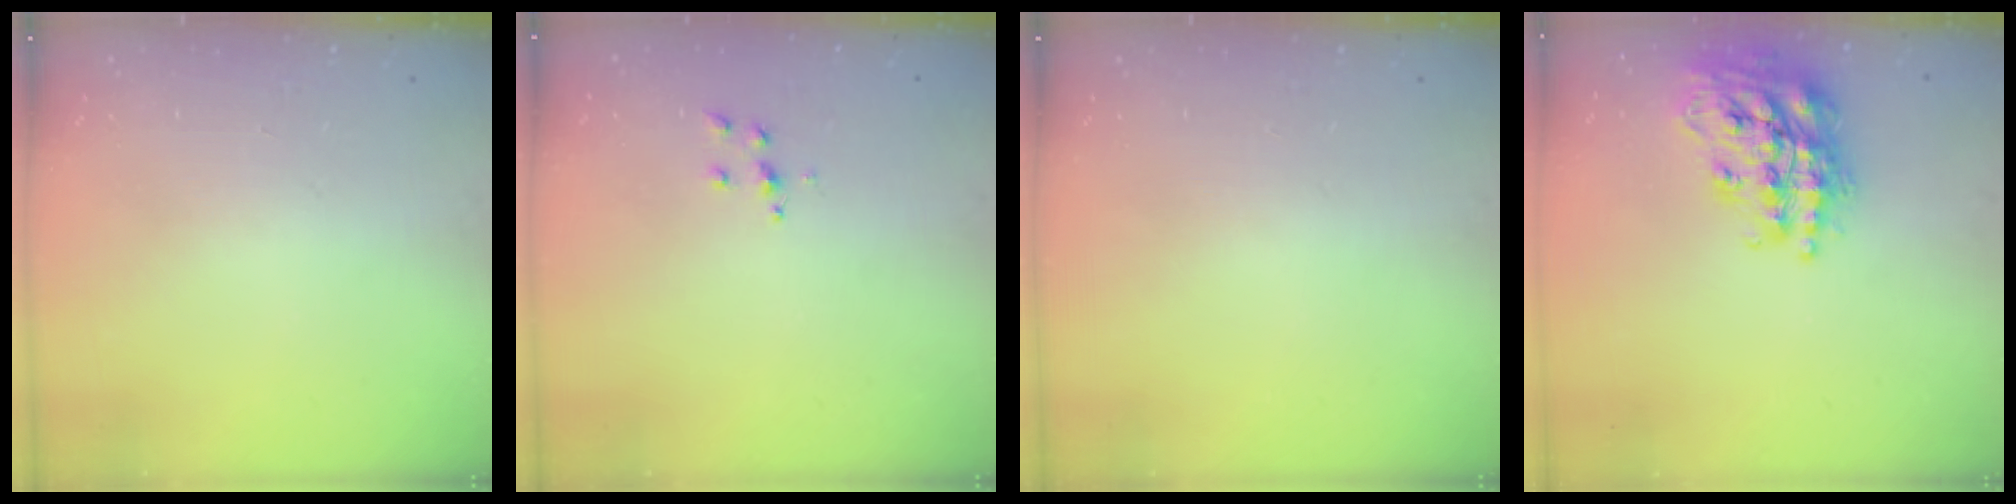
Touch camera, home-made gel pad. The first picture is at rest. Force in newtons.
{"total": 4.8, "press": 4.8, "slide": 0.5}
{"total": 0.0}
{"total": 20.7, "press": 20.6, "slide": 1.6}